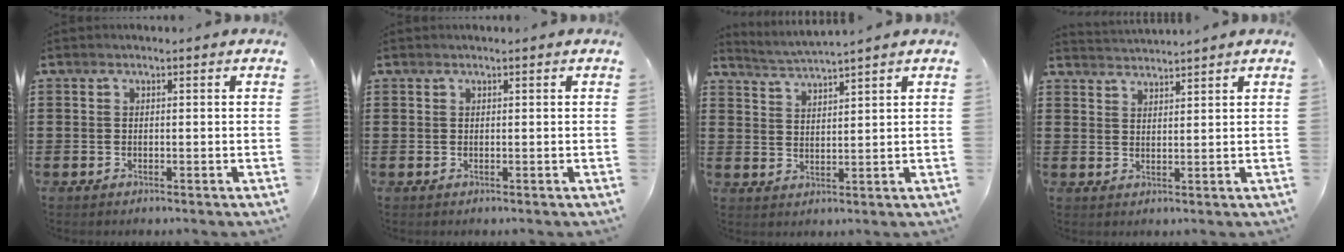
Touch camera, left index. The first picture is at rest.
{"total": 0.0}
{"total": 2.8, "force": [2.7, -0.8, 0.2], "torque": [-0.013, -0.016, 0.047]}
{"total": 2.4, "force": [2.2, -0.5, -0.5], "torque": [0.004, -0.008, 0.043]}